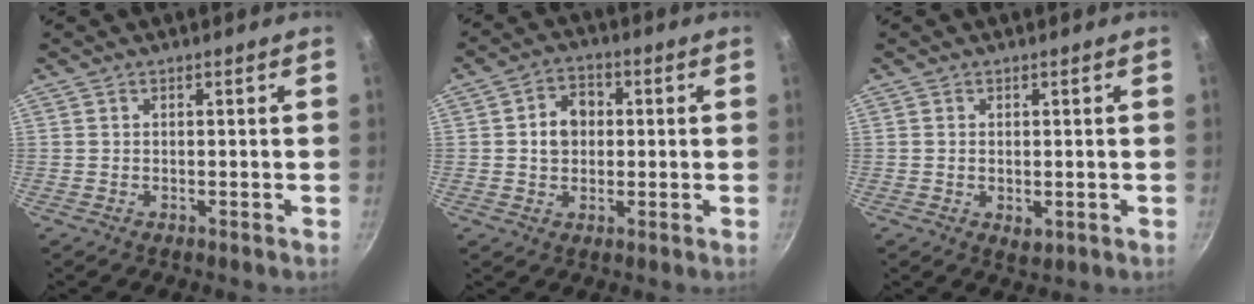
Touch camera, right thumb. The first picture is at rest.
{"total": 6.6, "force": [0.6, 5.4, 3.8], "torque": [-0.032, 0.012, 0.002]}
{"total": 2.5, "force": [-0.2, 1.5, 2.0], "torque": [-0.030, -0.008, -0.002]}